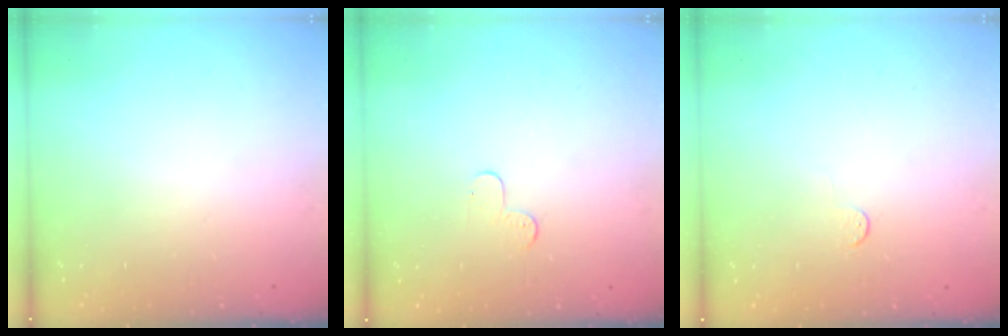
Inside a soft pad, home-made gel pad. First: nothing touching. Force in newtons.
{"total": 3.9, "press": 3.9, "slide": 0.4}
{"total": 2.8, "press": 2.8, "slide": 0.4}